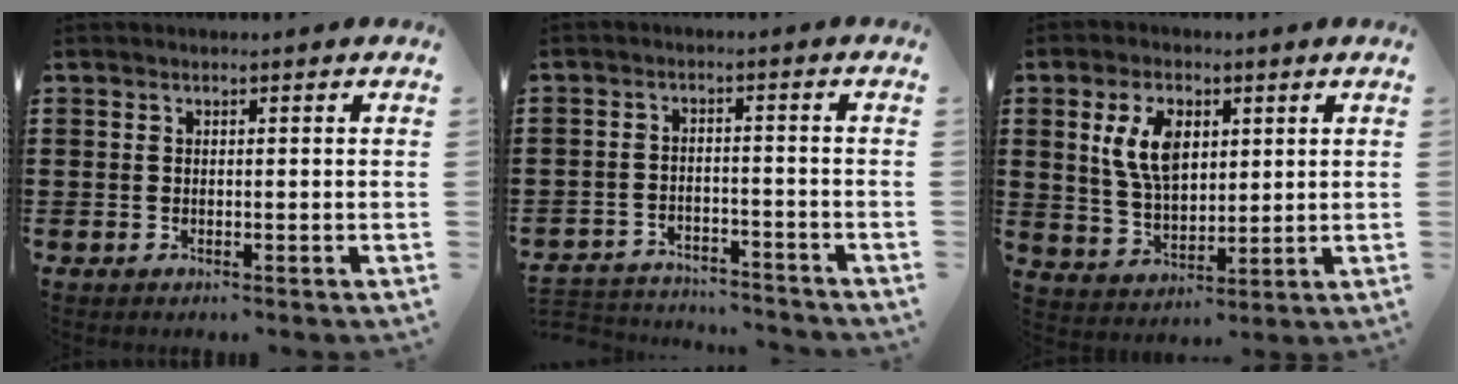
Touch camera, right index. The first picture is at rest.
{"total": 3.9, "force": [-3.9, 0.3, 0.2], "torque": [-0.017, -0.003, -0.085]}
{"total": 8.4, "force": [2.6, 4.8, 6.3], "torque": [-0.143, 0.013, 0.046]}